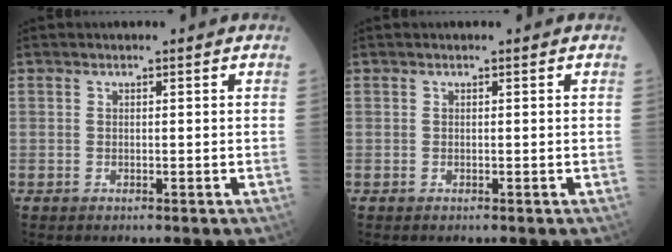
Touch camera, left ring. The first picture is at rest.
{"total": 0.0}